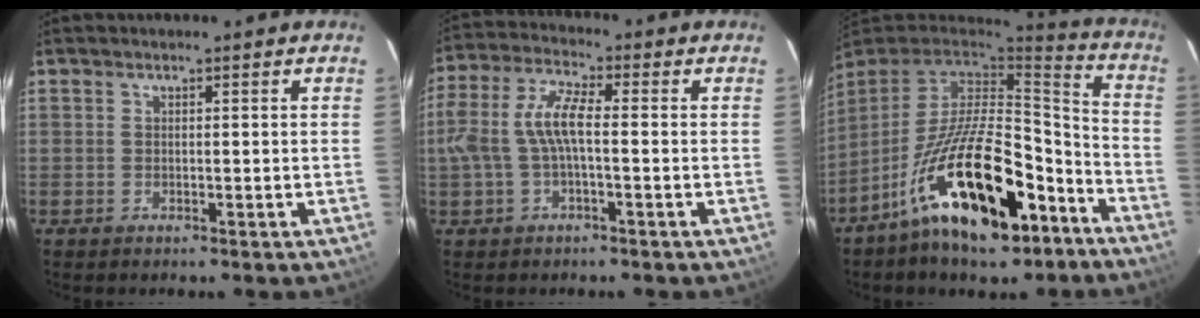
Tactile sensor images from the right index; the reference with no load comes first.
{"total": 8.5, "force": [-1.0, 2.8, 7.9], "torque": [-0.173, 0.013, -0.014]}
{"total": 22.5, "force": [-12.9, 8.9, 16.1], "torque": [-0.282, 0.000, -0.204]}